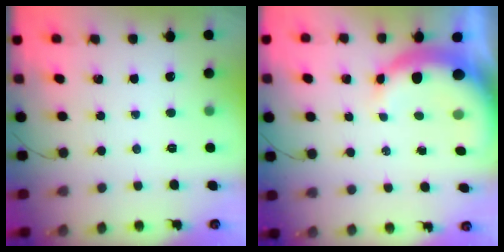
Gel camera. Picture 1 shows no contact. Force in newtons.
{"total": 8.4, "press": 8.2, "slide": 1.4}